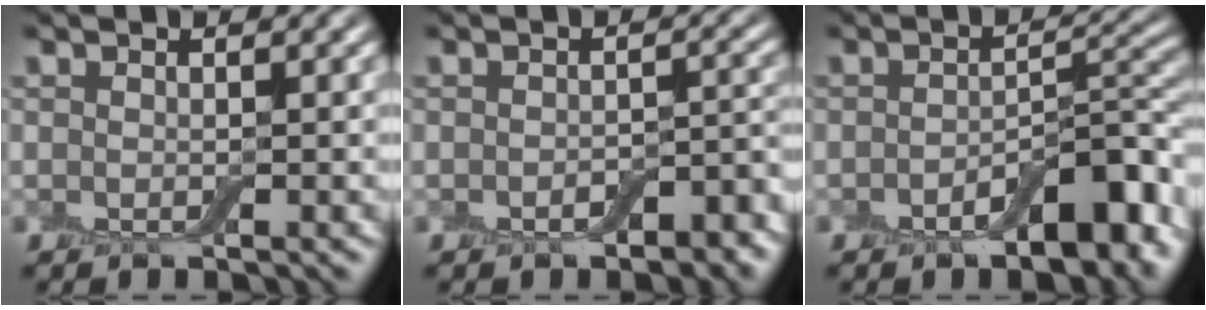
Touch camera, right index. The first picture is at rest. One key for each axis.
{"total": 3.2, "fx": -1.6, "fy": 1.5, "fz": 2.3, "tx": -0.034, "ty": 0.000, "tz": -0.020}
{"total": 6.6, "fx": -2.9, "fy": 2.7, "fz": 5.3, "tx": -0.068, "ty": 0.009, "tz": -0.044}